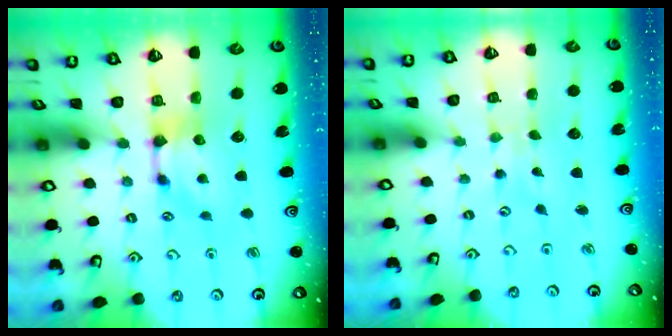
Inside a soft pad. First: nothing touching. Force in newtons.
{"total": 5.1, "press": 5.0, "slide": 0.3}